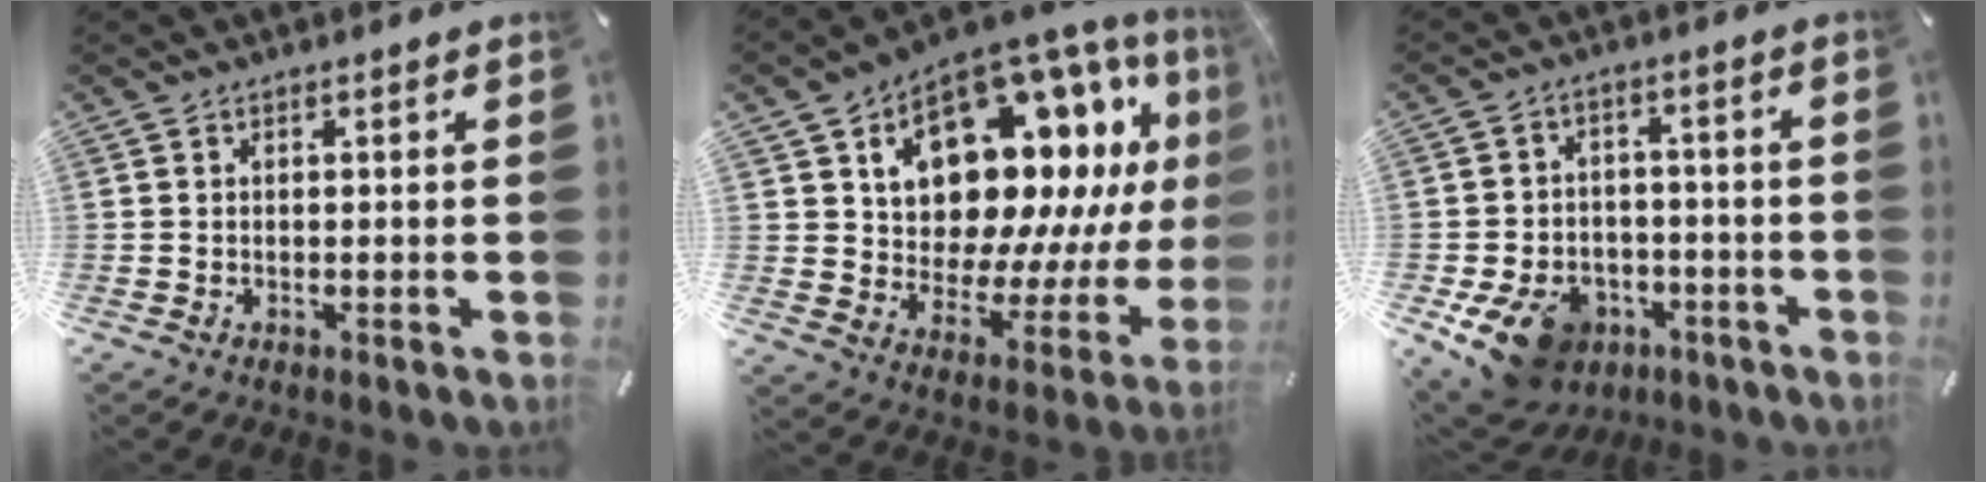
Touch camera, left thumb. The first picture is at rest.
{"total": 20.0, "force": [9.5, 12.4, 12.5], "torque": [-0.181, -0.070, 0.167]}
{"total": 12.2, "force": [-6.5, 8.4, 5.9], "torque": [-0.115, 0.040, -0.113]}